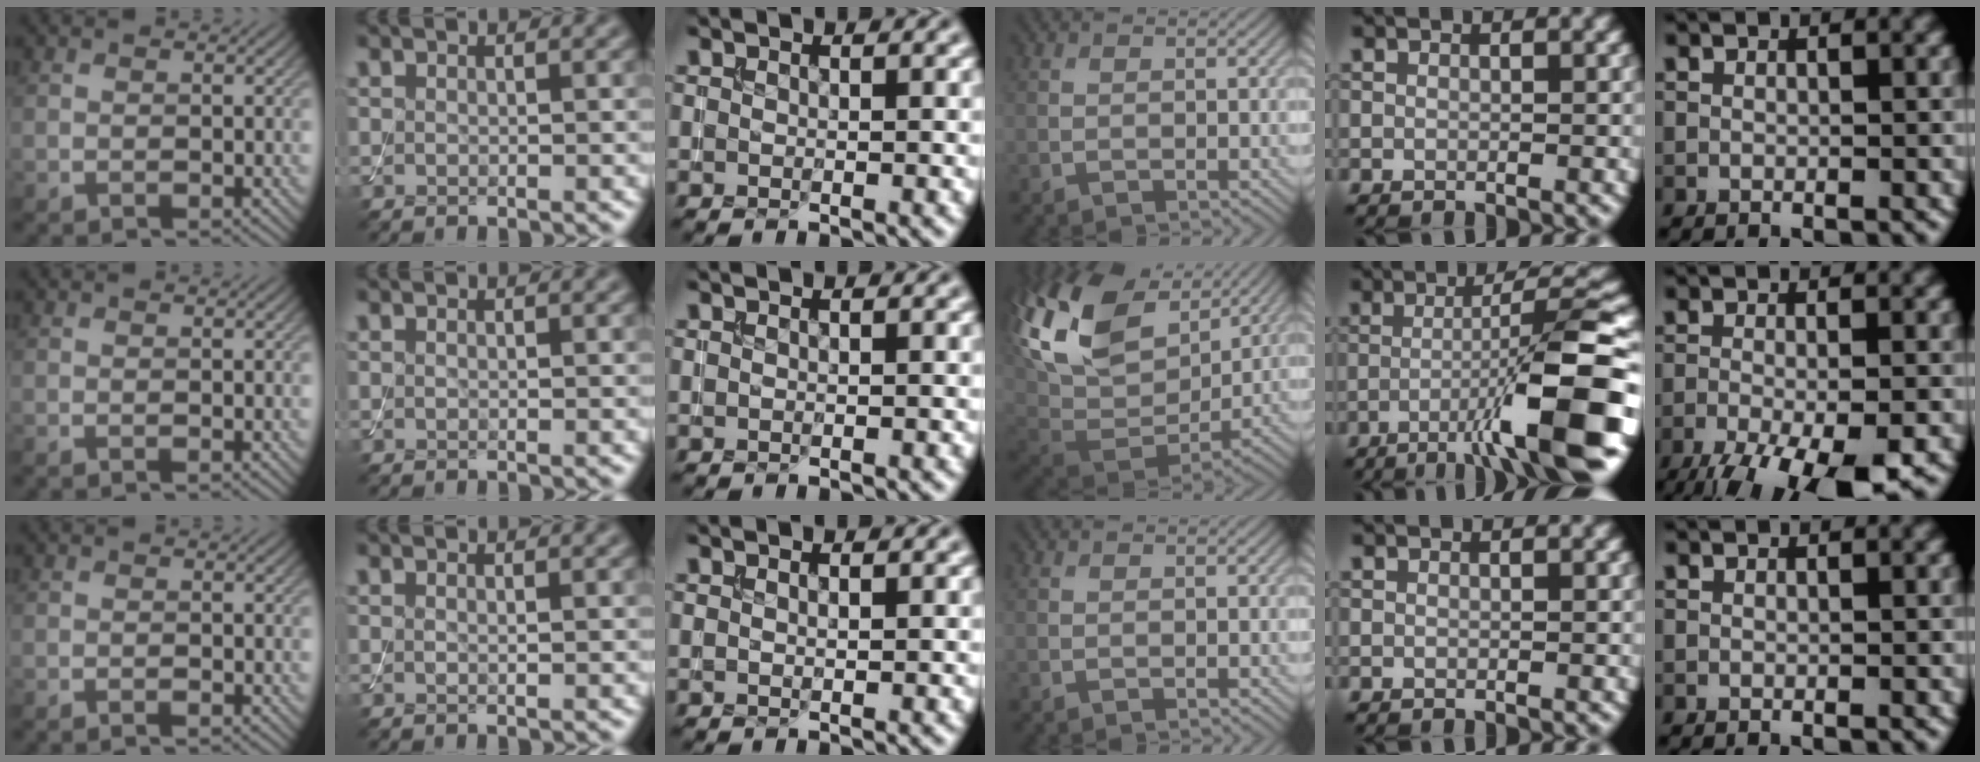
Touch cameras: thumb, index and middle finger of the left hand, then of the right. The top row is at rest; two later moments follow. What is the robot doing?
{"motion": "assemble", "object": "toy tower of hanoi"}